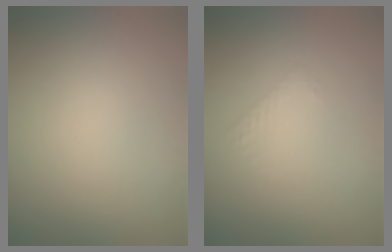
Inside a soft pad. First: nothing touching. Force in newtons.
{"total": 0.9, "press": 0.9, "slide": 0.2}